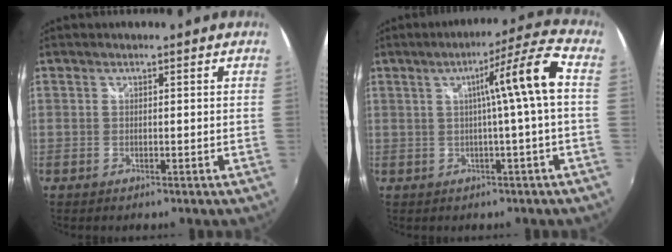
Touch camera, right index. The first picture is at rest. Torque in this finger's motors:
{"motor_torque": [1.01, -0.03, 0.48, 0.14]}